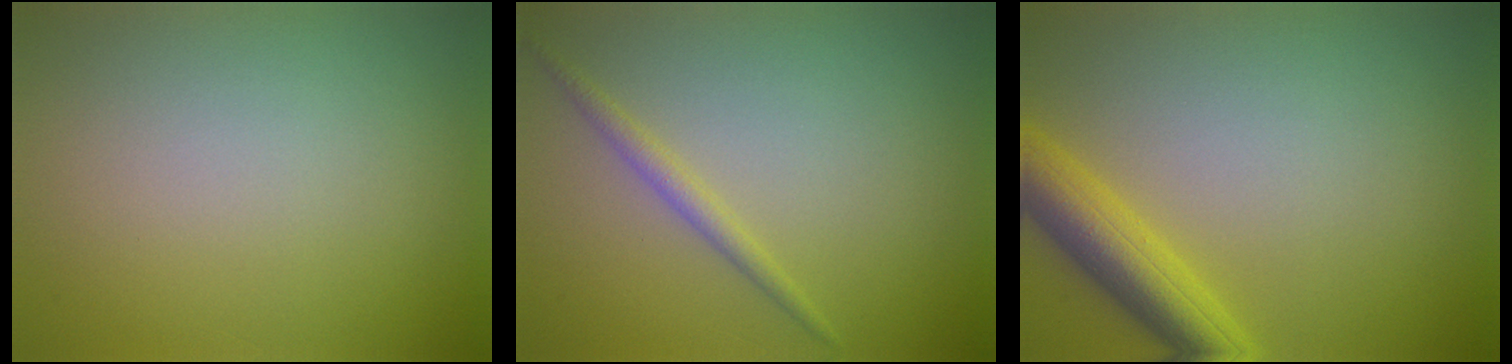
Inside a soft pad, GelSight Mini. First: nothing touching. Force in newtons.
{"total": 1.4, "press": 1.4, "slide": 0.1}
{"total": 4.8, "press": 4.8, "slide": 0.2}